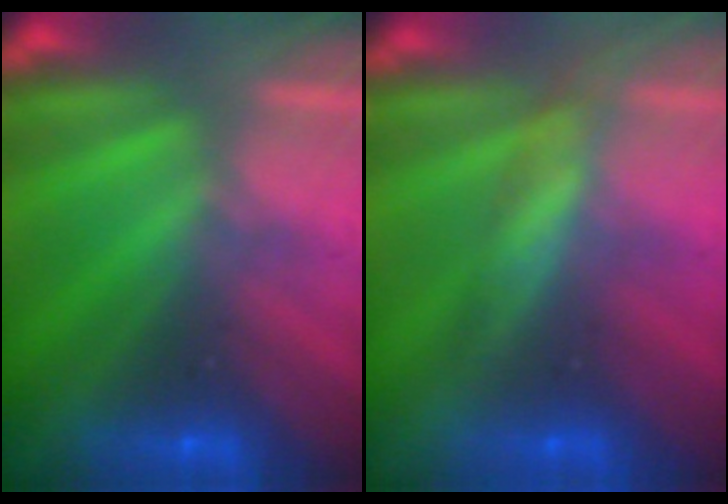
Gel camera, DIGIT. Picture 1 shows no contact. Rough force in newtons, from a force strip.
{"total": 2.8}